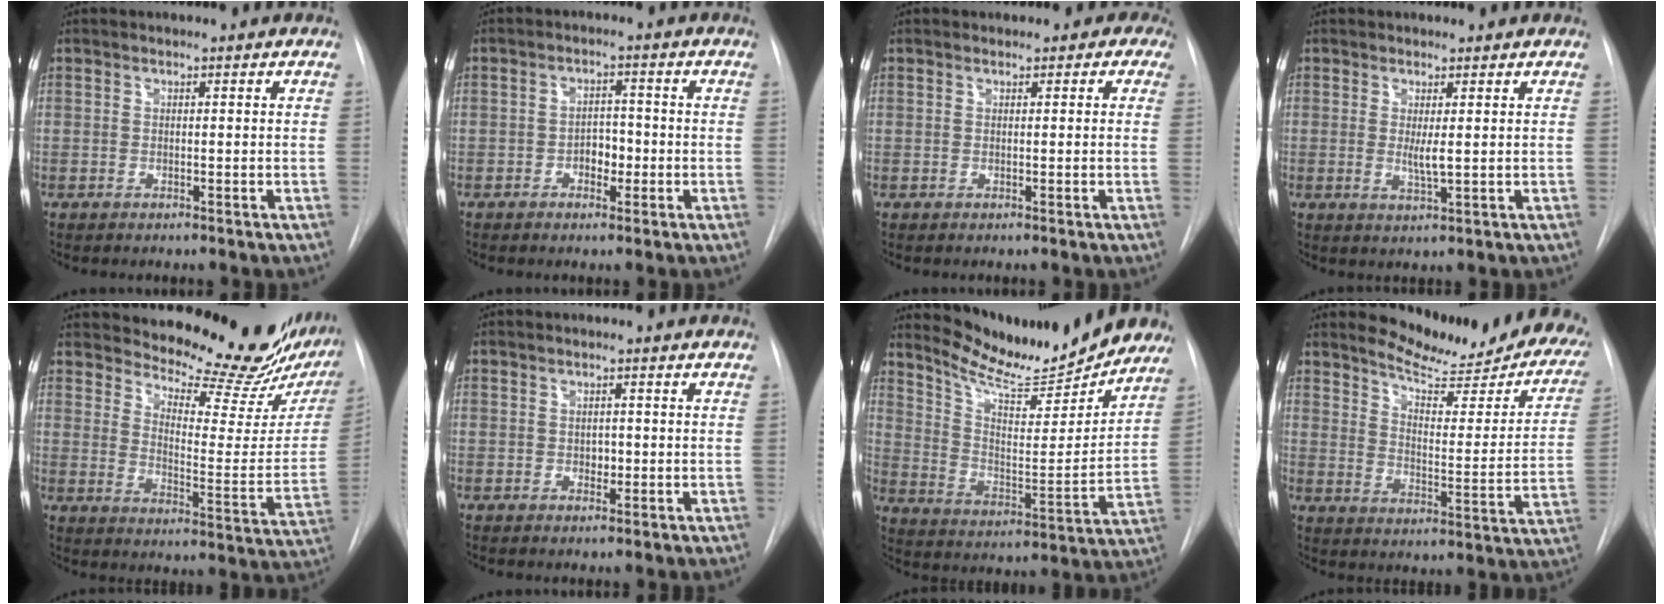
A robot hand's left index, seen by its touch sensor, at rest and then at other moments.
{"total": 3.1, "force": [-1.4, 1.9, 2.0], "torque": [-0.025, 0.003, -0.024]}
{"total": 1.8, "force": [0.9, 1.6, 0.3], "torque": [0.018, -0.009, -0.003]}
{"total": 2.2, "force": [0.0, 0.2, 2.2], "torque": [-0.045, -0.013, 0.005]}
{"total": 23.4, "force": [21.4, 4.3, 8.3], "torque": [-0.122, -0.112, 0.262]}
{"total": 1.4, "force": [-0.5, 1.0, 0.8], "torque": [-0.013, -0.004, -0.006]}
{"total": 18.1, "force": [16.9, 2.7, 6.0], "torque": [-0.100, -0.048, 0.251]}
{"total": 19.4, "force": [17.1, 4.0, 8.3], "torque": [-0.100, -0.077, 0.209]}